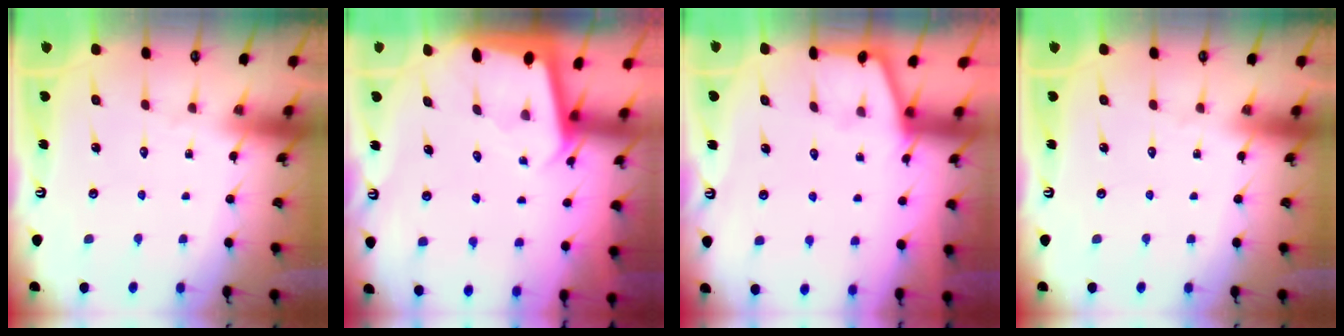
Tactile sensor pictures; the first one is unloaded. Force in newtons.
{"total": 1.9, "press": 1.9, "slide": 0.1}
{"total": 1.2, "press": 1.2, "slide": 0.3}
{"total": 0.0}